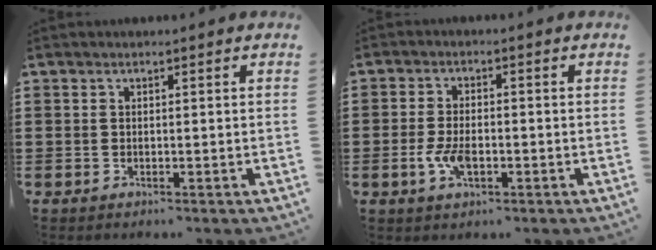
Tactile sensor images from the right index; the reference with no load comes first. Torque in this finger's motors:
{"motor_torque": [2.14, 0.00, 0.53, 0.12]}